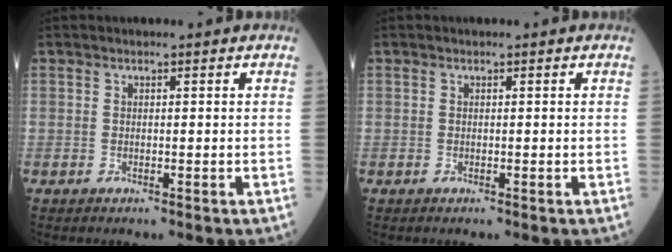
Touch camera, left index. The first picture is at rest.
{"total": 0.0}